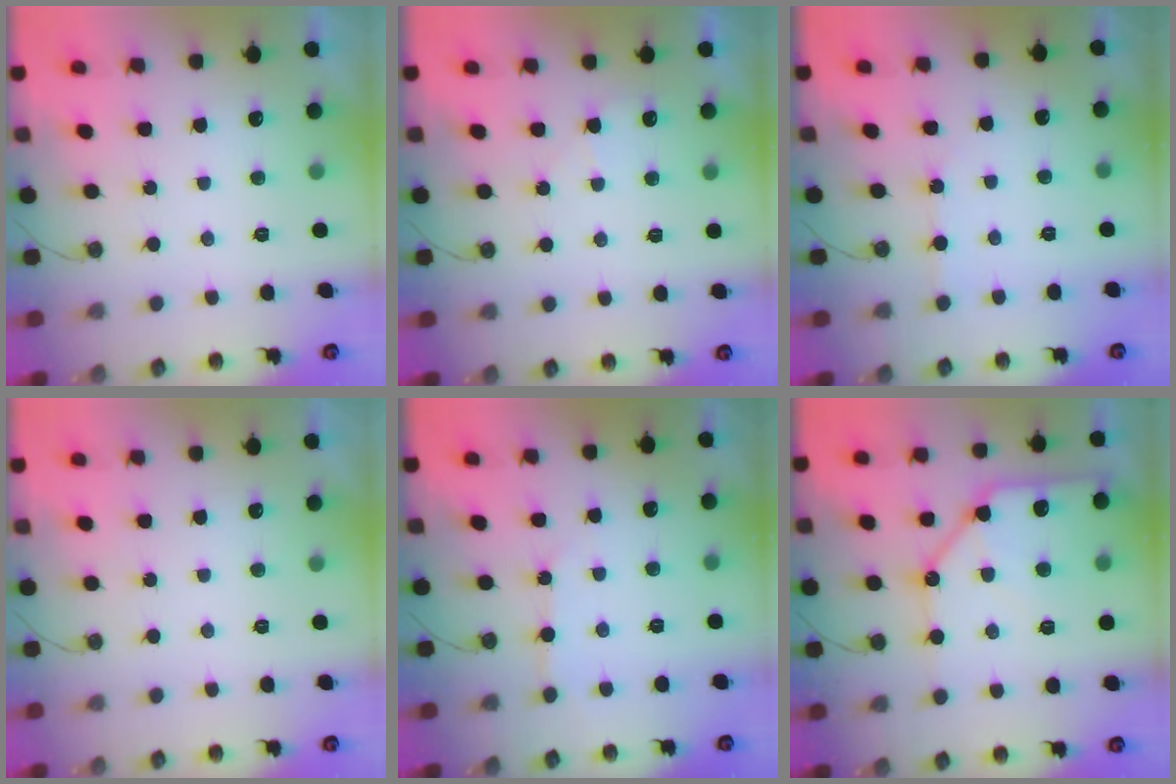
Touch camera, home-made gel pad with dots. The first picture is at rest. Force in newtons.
{"total": 3.8, "press": 3.7, "slide": 0.7}
{"total": 2.3, "press": 2.3, "slide": 0.4}
{"total": 0.0}
{"total": 4.1, "press": 4.0, "slide": 0.3}
{"total": 14.2, "press": 14.1, "slide": 2.1}